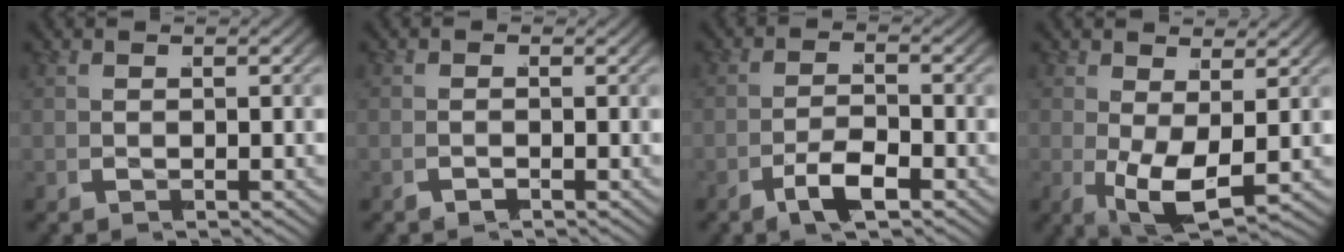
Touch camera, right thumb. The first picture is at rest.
{"total": 1.0, "force": [-0.9, 0.2, -0.3], "torque": [0.001, -0.007, -0.023]}
{"total": 2.9, "force": [-2.3, 0.9, 1.5], "torque": [-0.023, -0.006, -0.048]}
{"total": 4.9, "force": [-0.5, 2.7, 4.0], "torque": [-0.075, -0.029, -0.002]}